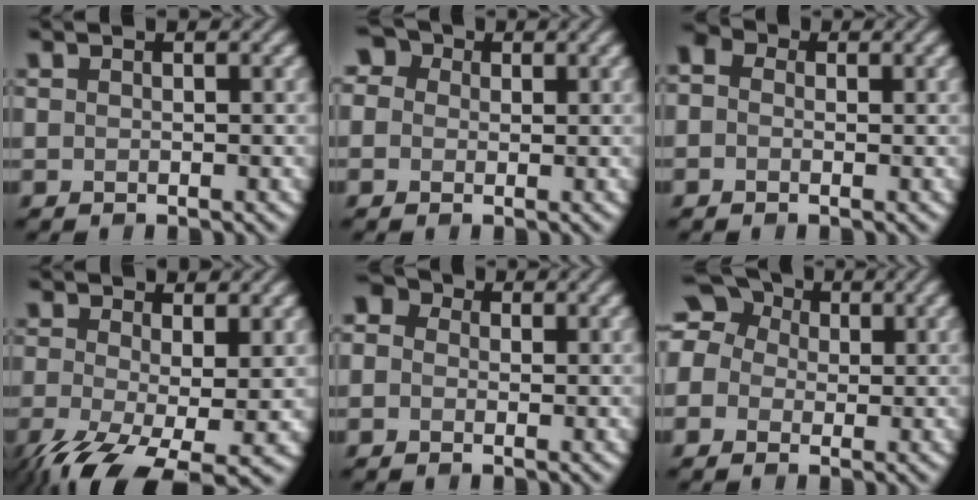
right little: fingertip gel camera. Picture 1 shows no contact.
{"total": 4.6, "force": [1.8, 3.6, 2.2], "torque": [-0.037, 0.030, -0.008]}
{"total": 3.2, "force": [0.6, 2.5, 1.8], "torque": [-0.026, 0.014, -0.022]}
{"total": 9.4, "force": [-3.9, 3.7, 7.7], "torque": [-0.155, -0.038, -0.059]}
{"total": 3.6, "force": [0.8, 2.9, 1.9], "torque": [-0.030, 0.019, -0.018]}
{"total": 8.1, "force": [1.3, 7.0, 3.8], "torque": [-0.077, 0.044, -0.024]}